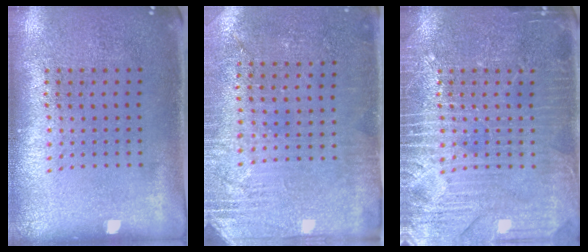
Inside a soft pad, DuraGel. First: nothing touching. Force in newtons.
{"total": 2.8, "press": 2.6, "slide": 1.0}
{"total": 5.8, "press": 5.8, "slide": 0.7}